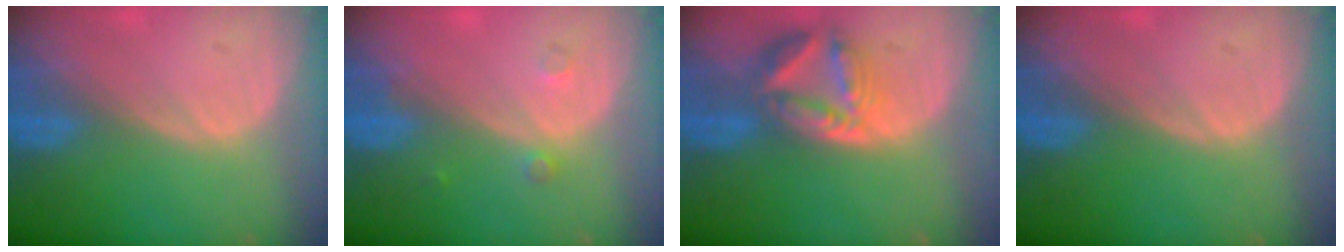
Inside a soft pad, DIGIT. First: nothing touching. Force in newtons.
{"total": 1.5, "press": 1.5, "slide": 0.1}
{"total": 8.0, "press": 7.0, "slide": 3.9}
{"total": 0.0}